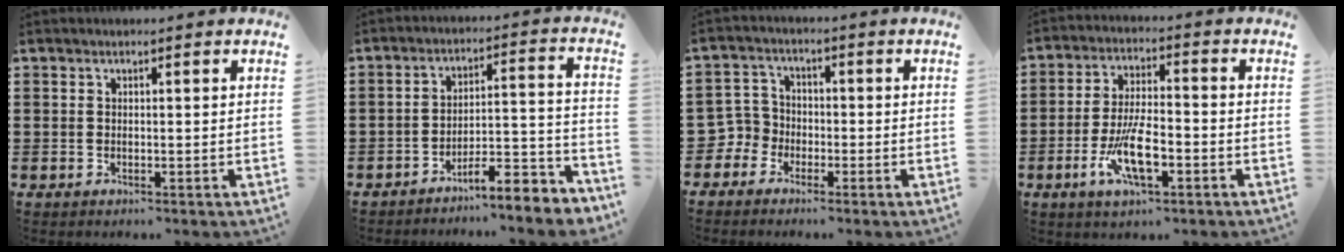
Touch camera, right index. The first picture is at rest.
{"total": 6.9, "force": [-6.2, 0.5, 3.0], "torque": [-0.043, 0.000, -0.117]}
{"total": 4.0, "force": [-2.4, 3.2, 0.3], "torque": [-0.044, -0.002, -0.058]}
{"total": 8.8, "force": [-3.2, 3.1, 7.7], "torque": [-0.161, -0.011, -0.059]}